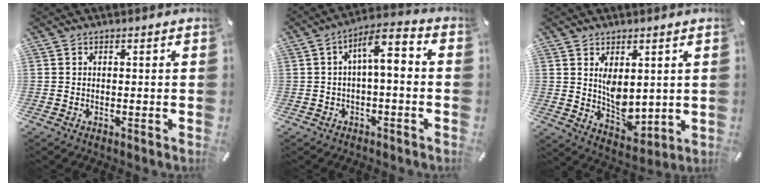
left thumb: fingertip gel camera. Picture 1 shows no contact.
{"total": 7.7, "force": [0.6, 3.1, 7.1], "torque": [-0.124, 0.005, 0.009]}
{"total": 7.2, "force": [2.1, 4.8, 5.0], "torque": [-0.079, -0.020, 0.038]}